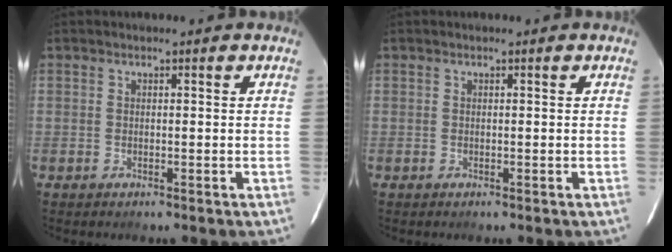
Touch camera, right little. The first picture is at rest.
{"total": 0.0}